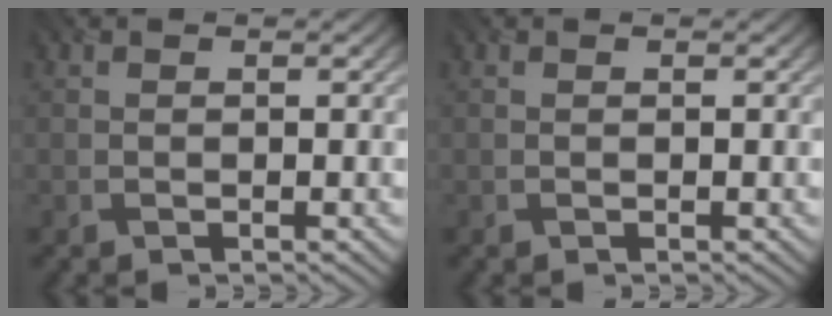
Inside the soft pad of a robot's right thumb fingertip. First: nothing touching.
{"total": 0.0}